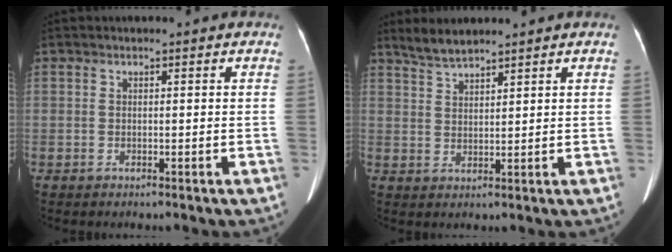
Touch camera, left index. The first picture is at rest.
{"total": 3.7, "force": [3.4, 0.3, 1.2], "torque": [-0.030, 0.010, 0.070]}